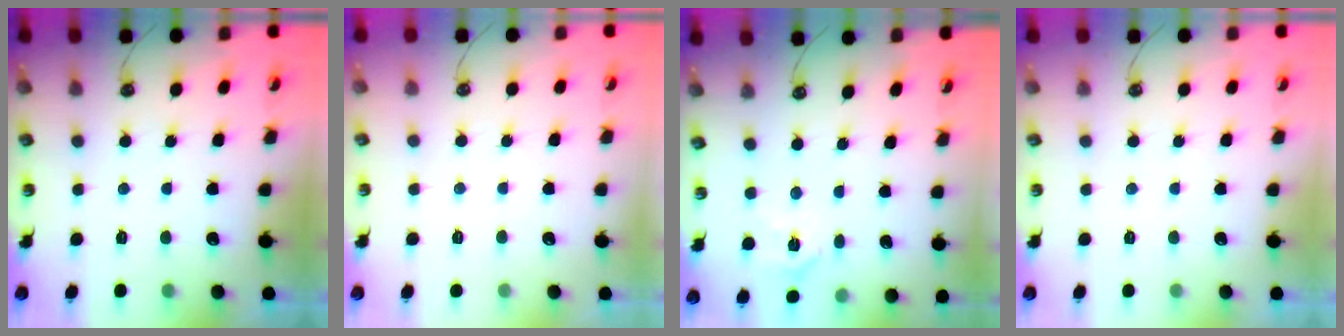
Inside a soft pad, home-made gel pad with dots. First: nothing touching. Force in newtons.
{"total": 0.0}
{"total": 7.8, "press": 7.7, "slide": 1.0}
{"total": 0.0}